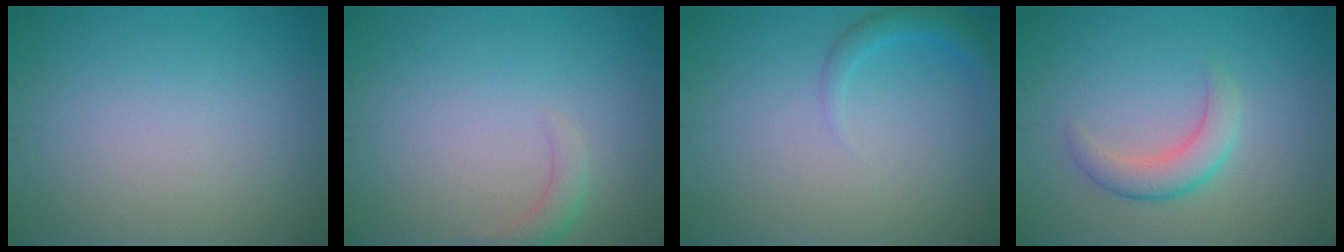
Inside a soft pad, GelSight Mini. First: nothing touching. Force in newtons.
{"total": 1.6, "press": 1.6, "slide": 0.3}
{"total": 1.8, "press": 1.8, "slide": 0.2}
{"total": 2.9, "press": 2.9, "slide": 0.2}